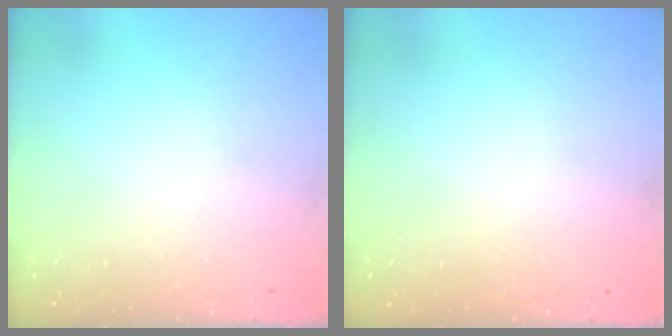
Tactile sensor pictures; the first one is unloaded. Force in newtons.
{"total": 1.4, "press": 1.3, "slide": 0.2}